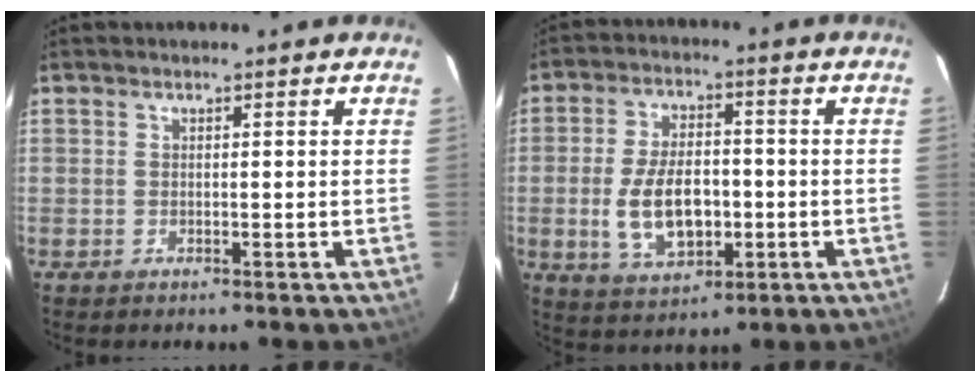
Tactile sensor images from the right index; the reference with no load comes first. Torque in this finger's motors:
{"motor_torque": [1.22, -0.48, 0.70, 0.15]}